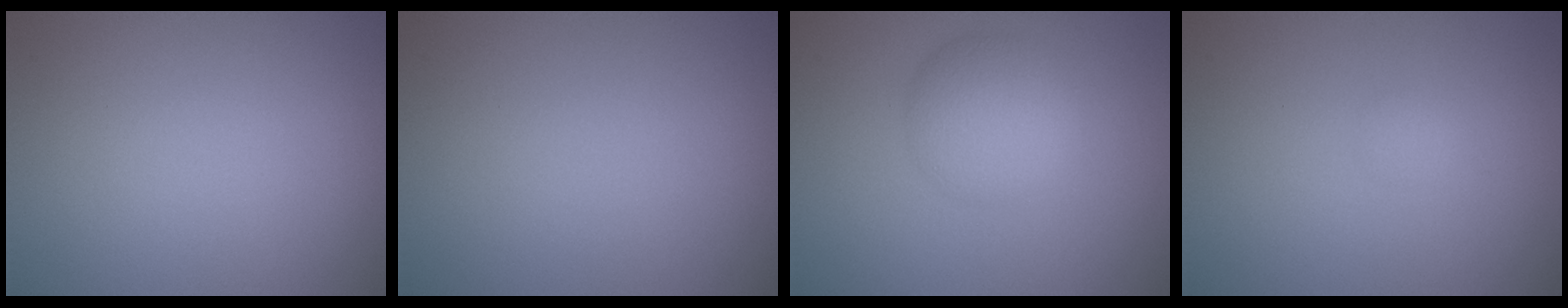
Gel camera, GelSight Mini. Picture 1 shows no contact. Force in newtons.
{"total": 0.0}
{"total": 3.9, "press": 3.9, "slide": 0.0}
{"total": 0.6, "press": 0.6, "slide": 0.0}